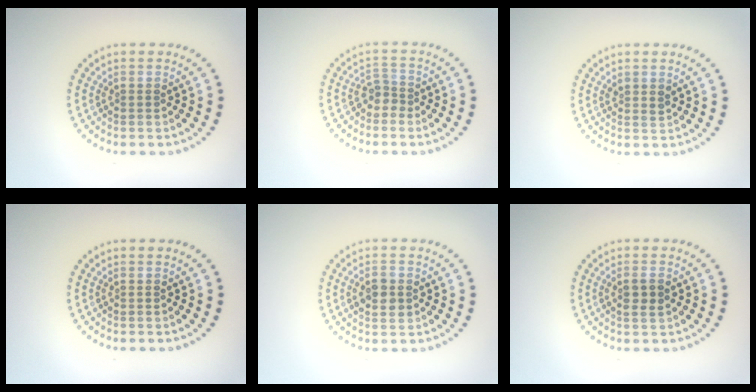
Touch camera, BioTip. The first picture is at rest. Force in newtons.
{"total": 1.8, "press": 1.1, "slide": 1.3}
{"total": 1.0, "press": 0.9, "slide": 0.5}
{"total": 0.0}
{"total": 2.6, "press": 2.6, "slide": 0.1}
{"total": 1.8, "press": 1.7, "slide": 0.4}